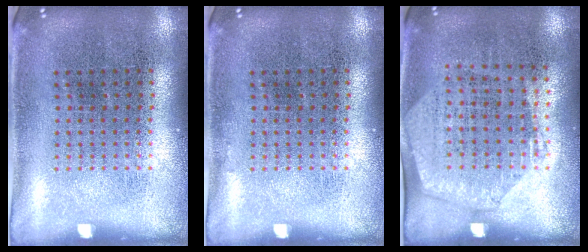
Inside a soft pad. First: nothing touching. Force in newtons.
{"total": 0.0}
{"total": 1.5, "press": 1.3, "slide": 0.7}